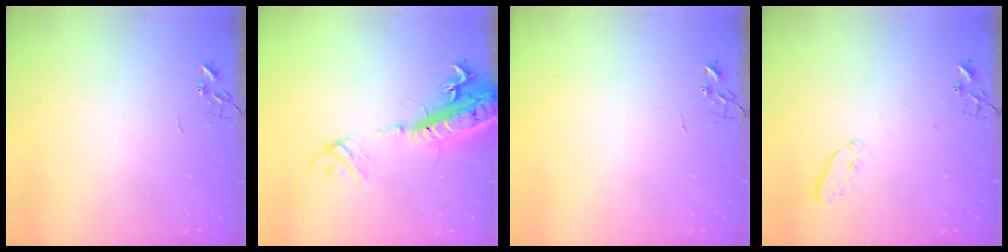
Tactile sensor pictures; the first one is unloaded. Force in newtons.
{"total": 20.7, "press": 20.1, "slide": 4.8}
{"total": 0.0}
{"total": 4.4, "press": 4.3, "slide": 0.8}